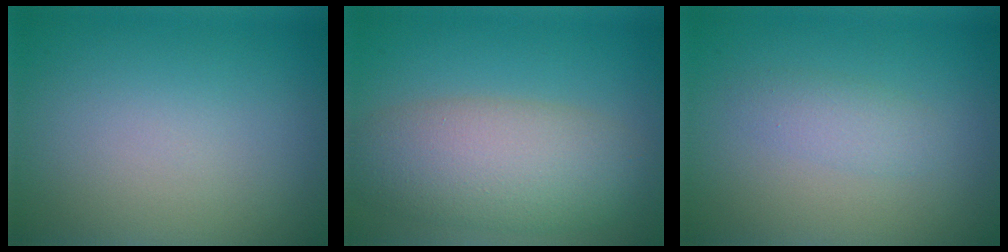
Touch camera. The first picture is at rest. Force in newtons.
{"total": 6.9, "press": 6.9, "slide": 0.4}
{"total": 1.6, "press": 1.6, "slide": 0.0}